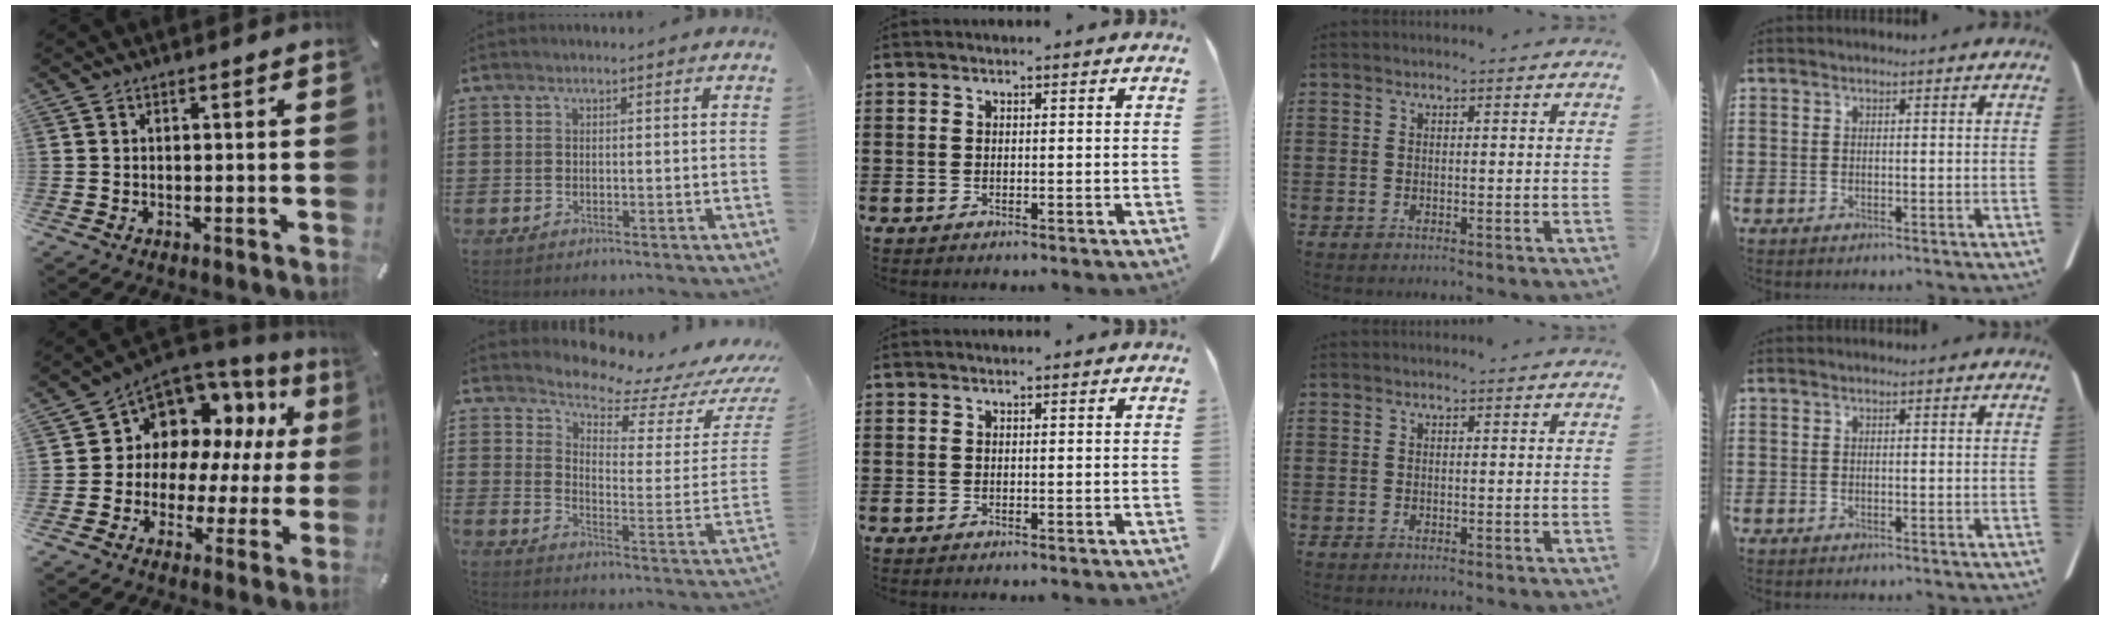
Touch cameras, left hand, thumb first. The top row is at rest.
{"thumb": {"total": 10.7, "force": [5.0, 8.9, 3.2], "torque": [-0.059, -0.053, 0.097]}, "index": {"total": 6.1, "force": [5.8, 0.9, 1.6], "torque": [-0.050, -0.058, 0.095]}}